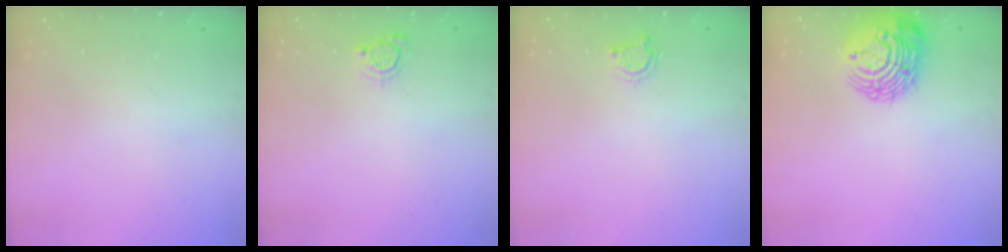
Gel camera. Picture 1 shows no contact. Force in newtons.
{"total": 3.2, "press": 3.2, "slide": 0.4}
{"total": 4.0, "press": 3.9, "slide": 0.6}
{"total": 14.0, "press": 14.0, "slide": 1.4}